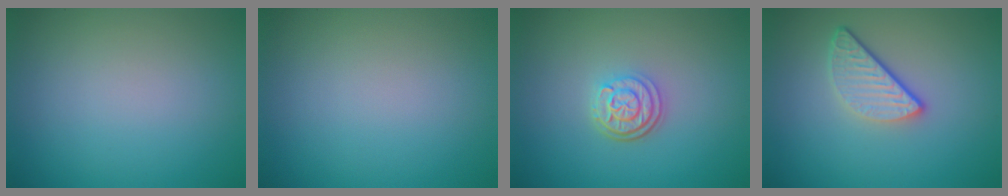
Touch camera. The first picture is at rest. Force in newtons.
{"total": 0.0}
{"total": 3.0, "press": 2.4, "slide": 1.8}
{"total": 3.2, "press": 2.5, "slide": 2.0}